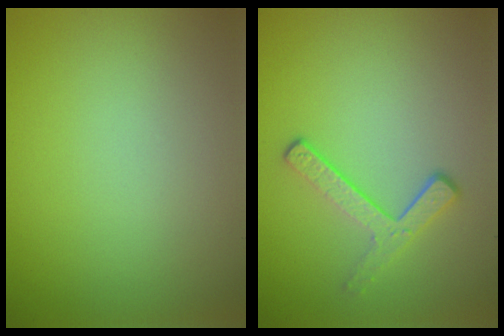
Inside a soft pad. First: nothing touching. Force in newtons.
{"total": 3.0, "press": 2.2, "slide": 2.0}